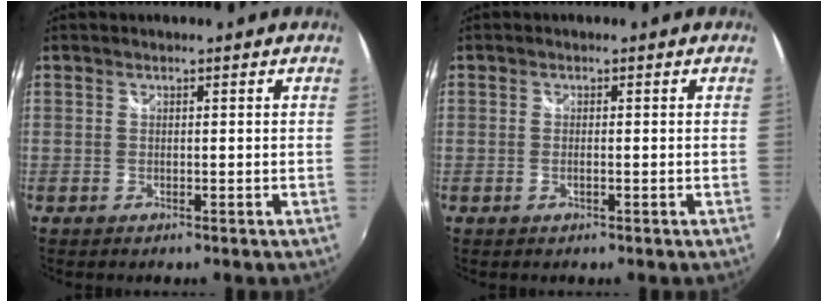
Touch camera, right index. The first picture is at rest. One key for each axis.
{"total": 0.9, "fx": -0.3, "fy": 0.1, "fz": 0.8, "tx": -0.016, "ty": -0.001, "tz": -0.006}